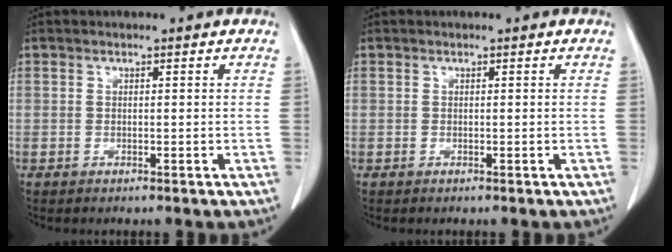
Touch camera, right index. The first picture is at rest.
{"total": 0.0}